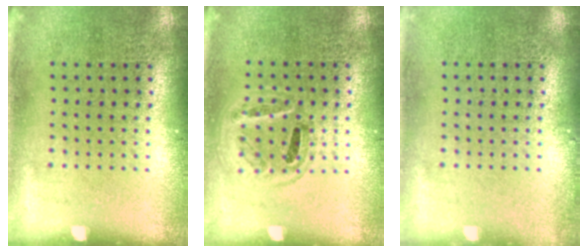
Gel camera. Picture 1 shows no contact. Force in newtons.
{"total": 0.9, "press": 0.9, "slide": 0.3}
{"total": 0.6, "press": 0.6, "slide": 0.2}